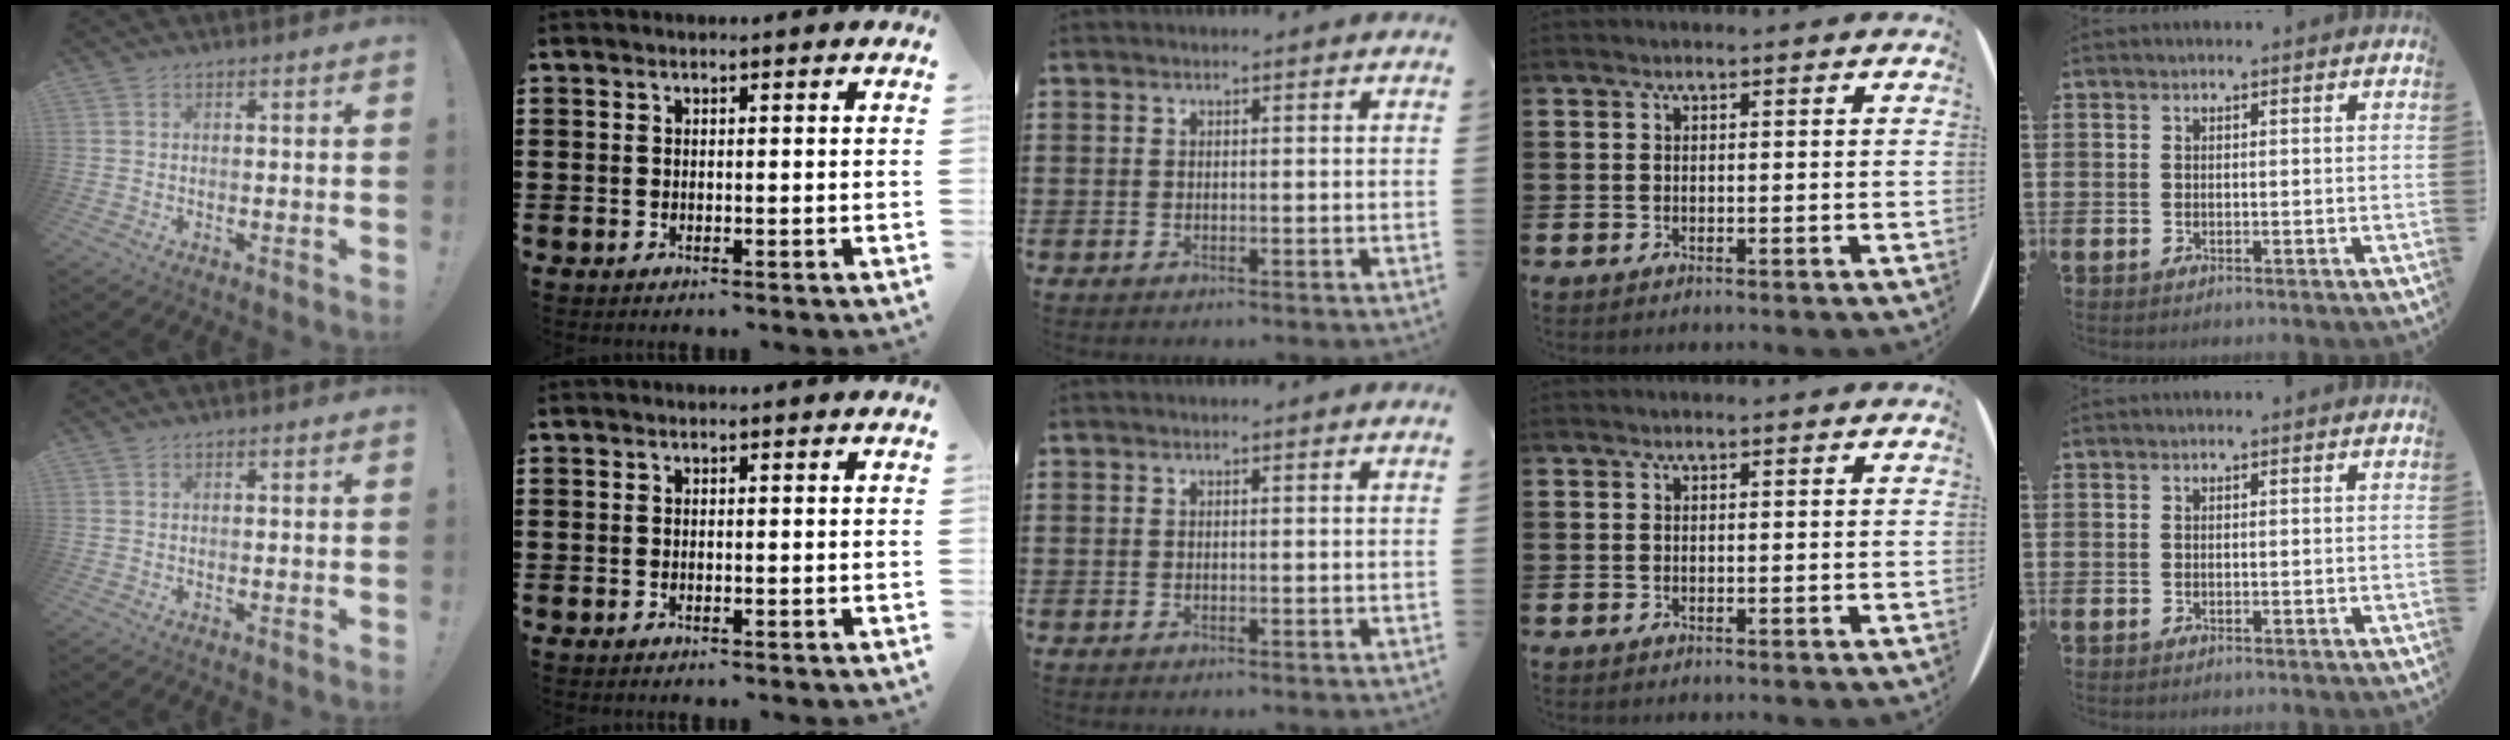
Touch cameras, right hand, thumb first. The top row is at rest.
{}